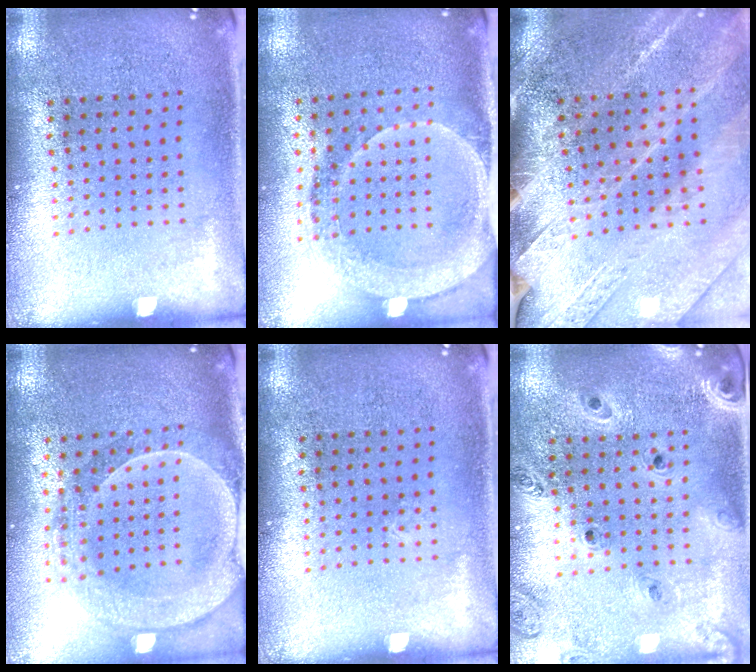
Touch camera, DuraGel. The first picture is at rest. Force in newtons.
{"total": 1.8, "press": 1.6, "slide": 0.8}
{"total": 2.9, "press": 2.9, "slide": 0.4}
{"total": 2.3, "press": 2.1, "slide": 0.9}
{"total": 0.0}
{"total": 1.3, "press": 1.3, "slide": 0.2}